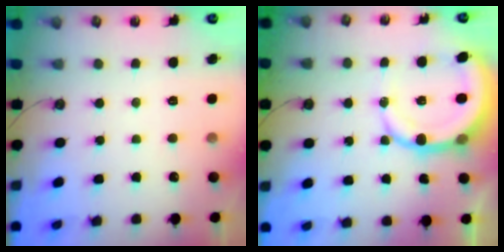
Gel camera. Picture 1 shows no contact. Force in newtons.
{"total": 12.2, "press": 12.0, "slide": 2.4}